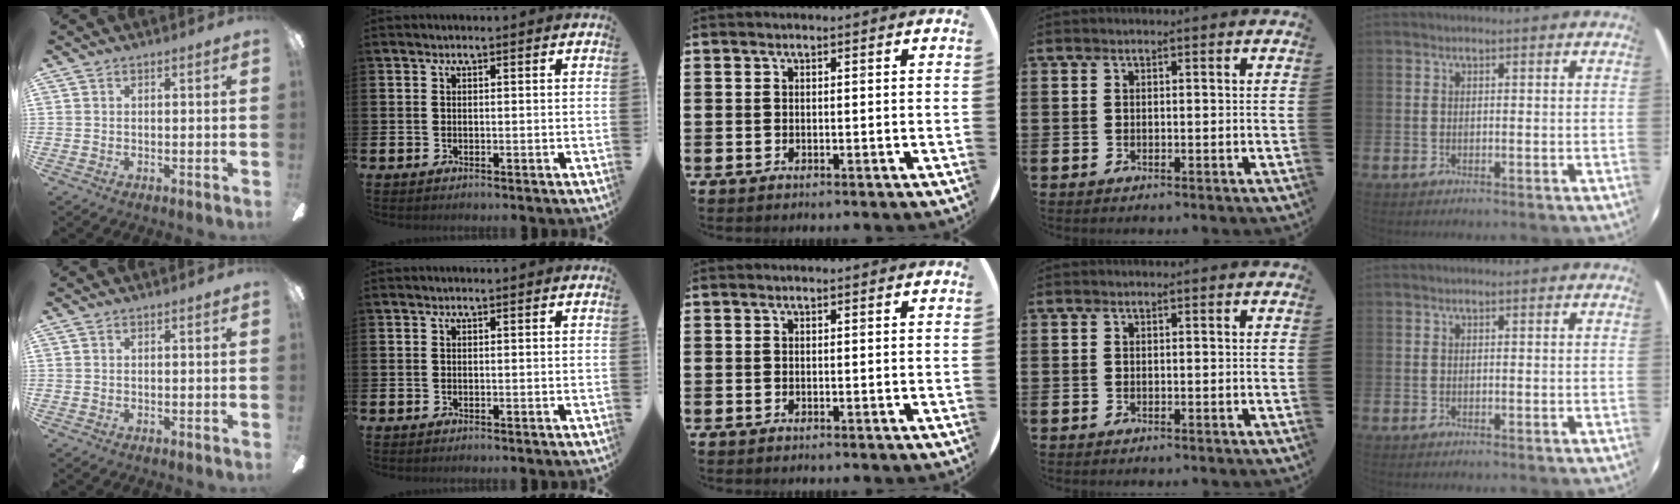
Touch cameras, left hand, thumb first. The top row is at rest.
{}